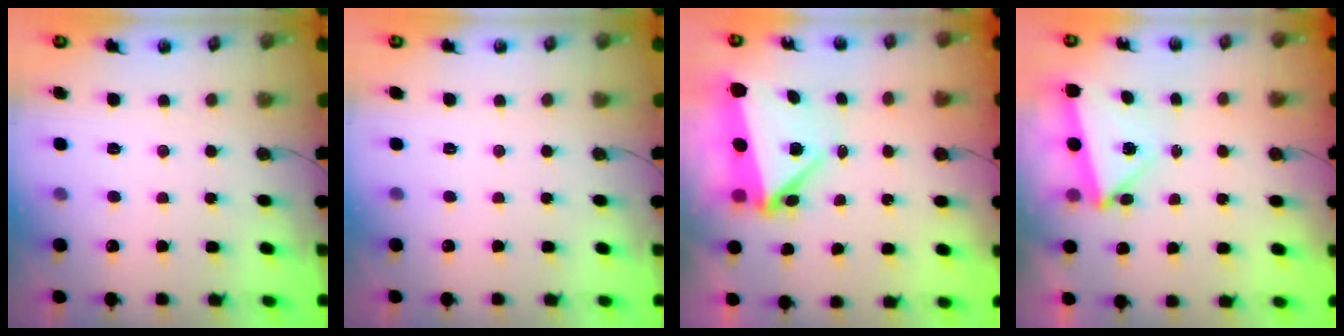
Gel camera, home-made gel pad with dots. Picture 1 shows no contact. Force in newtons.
{"total": 0.0}
{"total": 5.7, "press": 5.7, "slide": 0.9}
{"total": 5.6, "press": 5.5, "slide": 0.8}